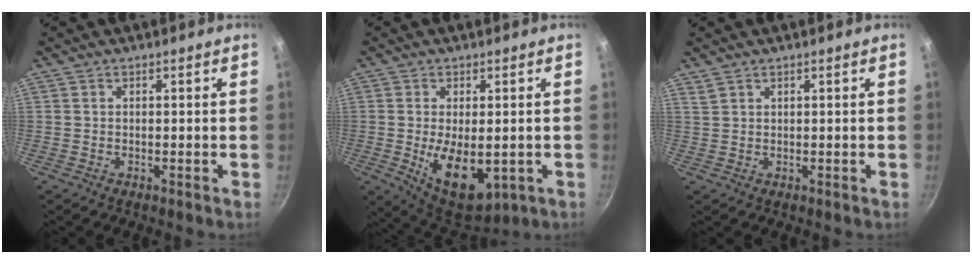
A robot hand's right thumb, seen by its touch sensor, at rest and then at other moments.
{"total": 11.8, "force": [-2.0, 6.3, 9.8], "torque": [-0.136, -0.008, -0.010]}
{"total": 1.4, "force": [1.1, 0.7, 0.4], "torque": [-0.007, 0.001, 0.025]}